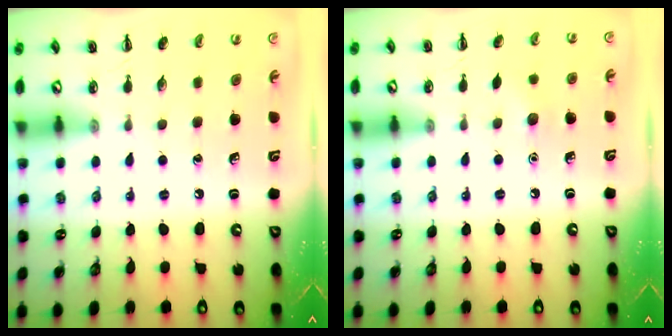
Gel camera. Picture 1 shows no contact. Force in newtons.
{"total": 4.6, "press": 4.4, "slide": 1.3}